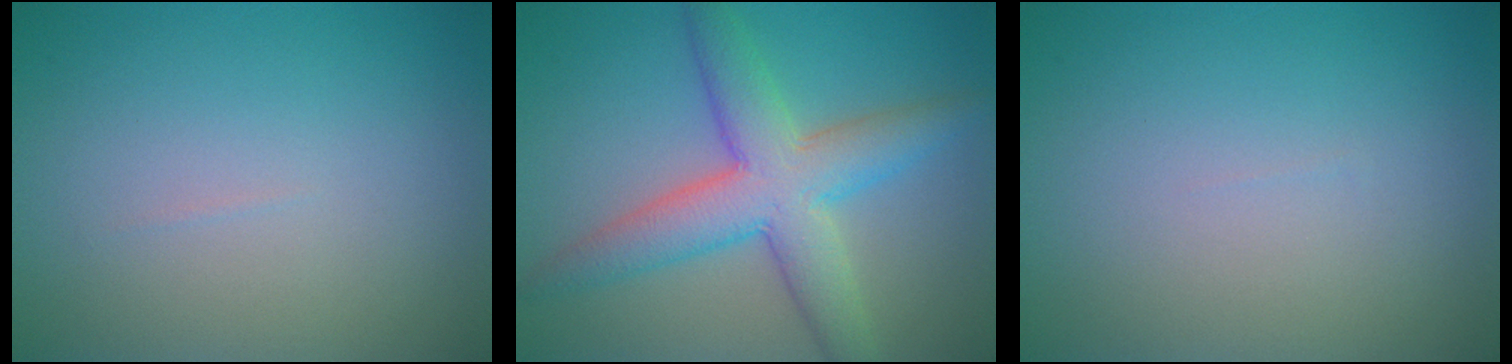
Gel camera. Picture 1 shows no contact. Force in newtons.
{"total": 6.8, "press": 6.8, "slide": 0.3}
{"total": 0.0}